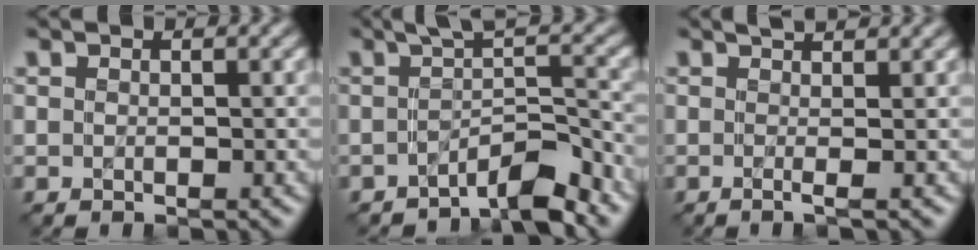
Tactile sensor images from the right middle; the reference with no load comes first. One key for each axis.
{"total": 4.7, "fx": -2.8, "fy": 0.9, "fz": 3.6, "tx": -0.044, "ty": 0.012, "tz": -0.051}
{"total": 3.4, "fx": 1.0, "fy": 1.1, "fz": 3.1, "tx": -0.032, "ty": 0.006, "tz": -0.022}